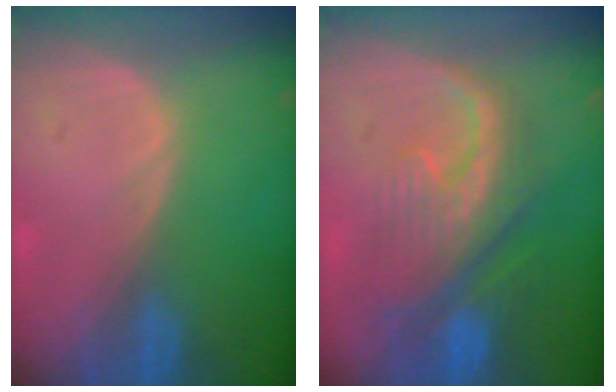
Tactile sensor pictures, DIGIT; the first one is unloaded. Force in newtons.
{"total": 9.4, "press": 9.0, "slide": 2.7}